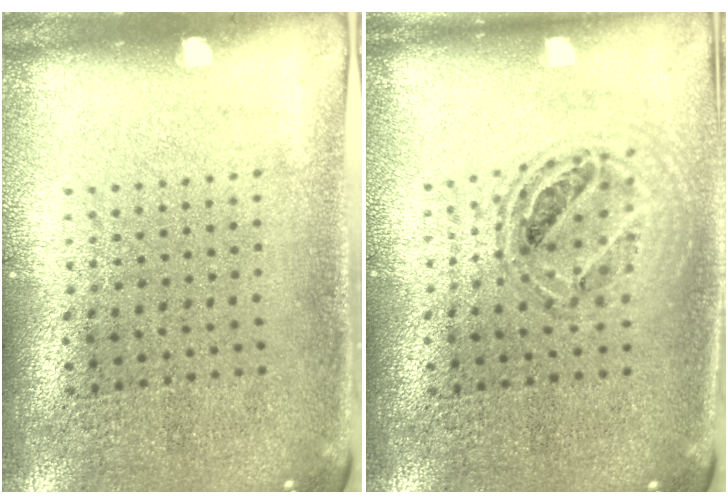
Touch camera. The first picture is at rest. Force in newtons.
{"total": 0.8, "press": 0.8, "slide": 0.2}